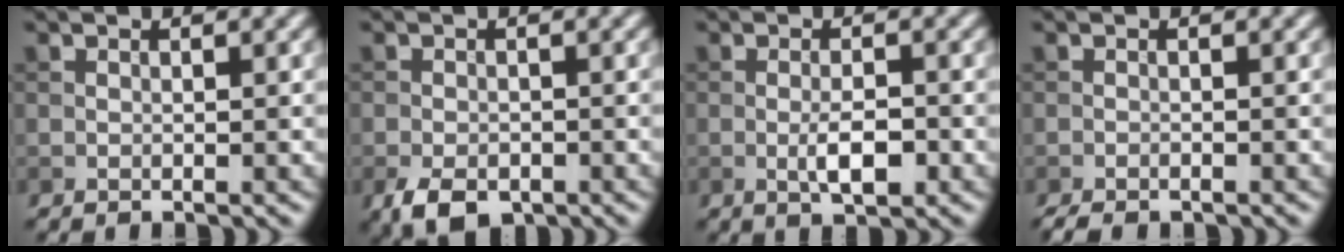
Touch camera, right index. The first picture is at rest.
{"total": 3.7, "force": [-2.1, 2.1, 2.2], "torque": [-0.040, -0.009, -0.039]}
{"total": 3.0, "force": [-0.9, 1.0, 2.7], "torque": [-0.050, -0.002, -0.015]}
{"total": 1.7, "force": [-1.5, 0.4, 0.8], "torque": [-0.014, -0.003, -0.025]}